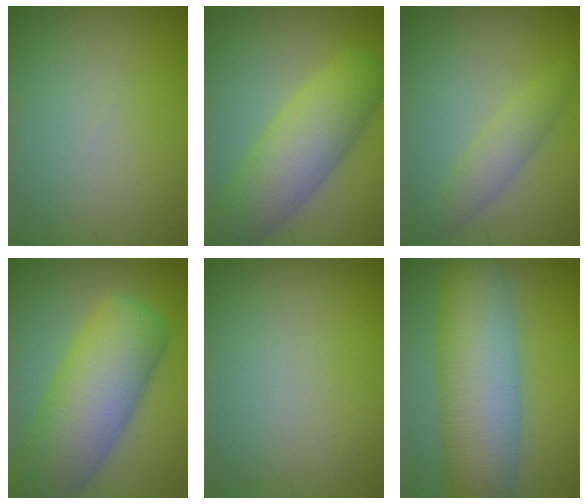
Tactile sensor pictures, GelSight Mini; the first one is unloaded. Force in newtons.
{"total": 7.4, "press": 7.4, "slide": 0.1}
{"total": 2.4, "press": 2.4, "slide": 0.1}
{"total": 10.6, "press": 10.6, "slide": 0.5}
{"total": 0.0}
{"total": 10.2, "press": 10.2, "slide": 0.3}